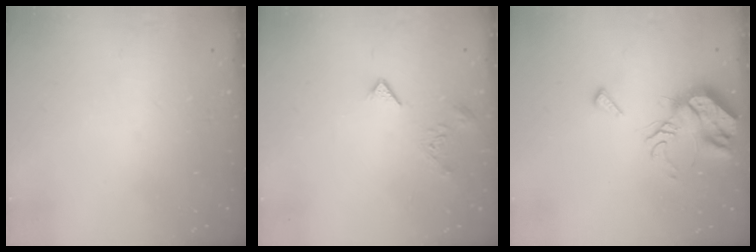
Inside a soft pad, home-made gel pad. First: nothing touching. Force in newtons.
{"total": 3.0, "press": 2.9, "slide": 0.4}
{"total": 10.0, "press": 9.9, "slide": 0.8}